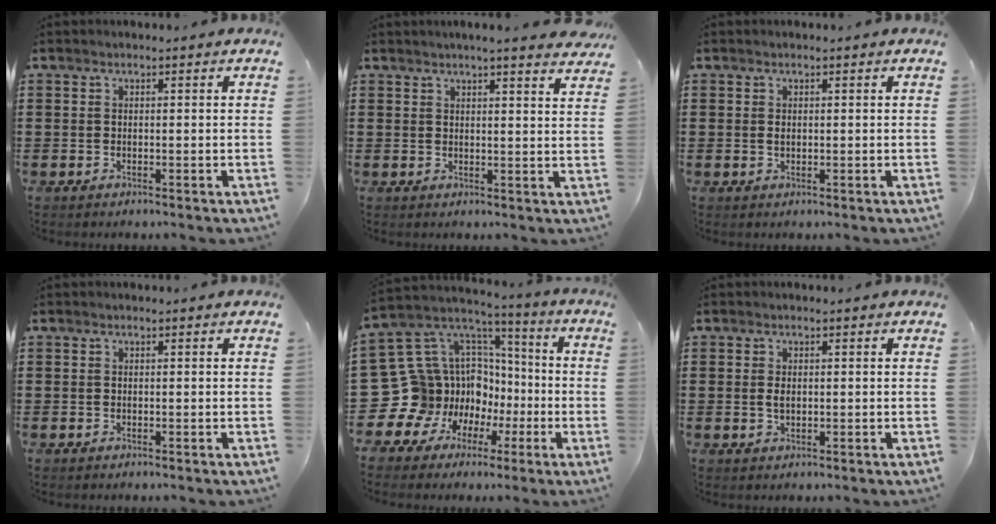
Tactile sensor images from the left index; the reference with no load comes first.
{"total": 3.0, "force": [2.8, -0.5, 0.9], "torque": [-0.027, -0.009, 0.051]}
{"total": 0.7, "force": [0.2, 0.4, 0.6], "torque": [-0.014, 0.001, 0.003]}
{"total": 0.0}
{"total": 15.1, "force": [-4.1, 14.1, 3.7], "torque": [-0.146, -0.033, -0.029]}
{"total": 1.5, "force": [0.1, 0.8, 1.3], "torque": [-0.029, 0.003, 0.002]}